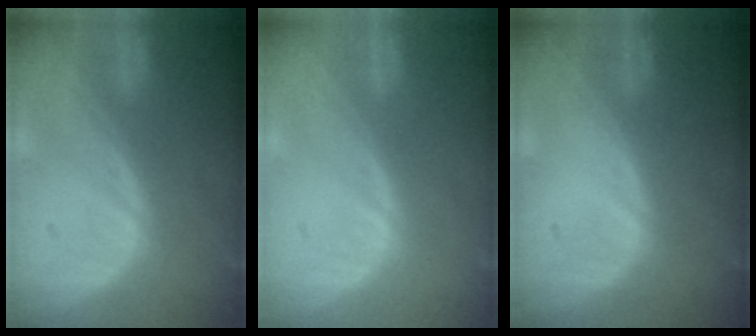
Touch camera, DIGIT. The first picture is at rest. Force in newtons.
{"total": 0.0}
{"total": 0.0}